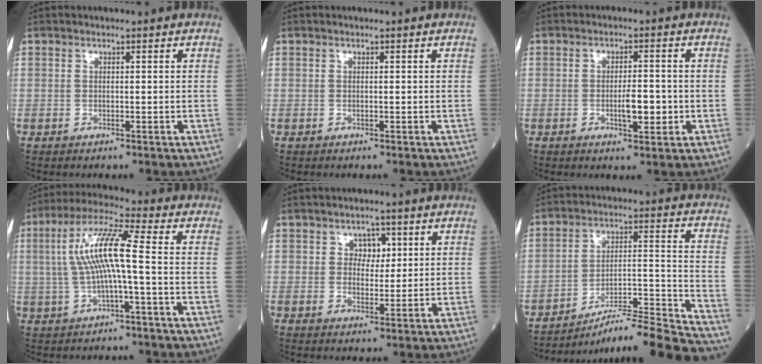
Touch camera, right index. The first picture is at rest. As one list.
[{"total": 0.0}, {"total": 4.2, "force": [-0.9, 1.0, 4.0], "torque": [-0.066, 0.001, -0.008]}, {"total": 9.8, "force": [0.1, 0.5, 9.8], "torque": [-0.196, 0.023, 0.001]}, {"total": 3.3, "force": [1.3, 2.2, 2.0], "torque": [-0.022, 0.004, 0.022]}, {"total": 19.6, "force": [-18.2, -1.1, 7.1], "torque": [-0.086, 0.018, -0.271]}]